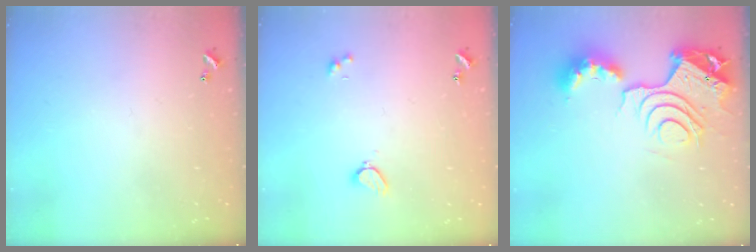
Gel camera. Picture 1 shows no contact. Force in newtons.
{"total": 2.1, "press": 2.0, "slide": 0.5}
{"total": 14.1, "press": 14.0, "slide": 1.8}